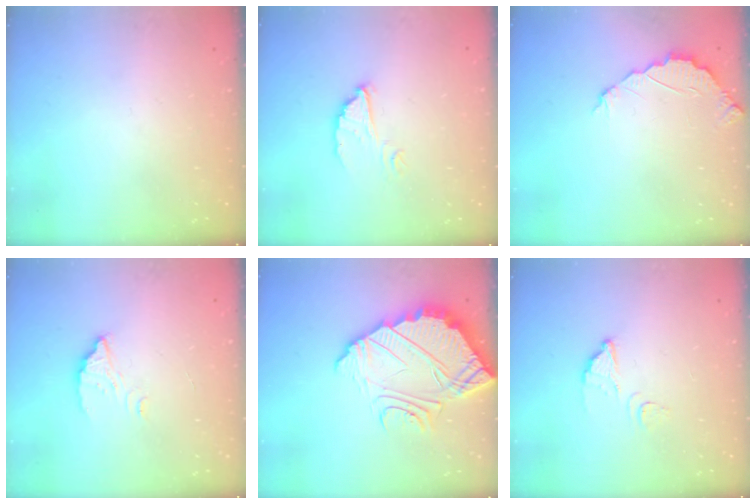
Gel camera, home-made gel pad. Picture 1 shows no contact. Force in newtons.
{"total": 4.6, "press": 4.6, "slide": 0.3}
{"total": 2.4, "press": 2.4, "slide": 0.2}
{"total": 2.9, "press": 2.9, "slide": 0.1}
{"total": 8.1, "press": 8.1, "slide": 0.7}
{"total": 2.5, "press": 2.5, "slide": 0.2}